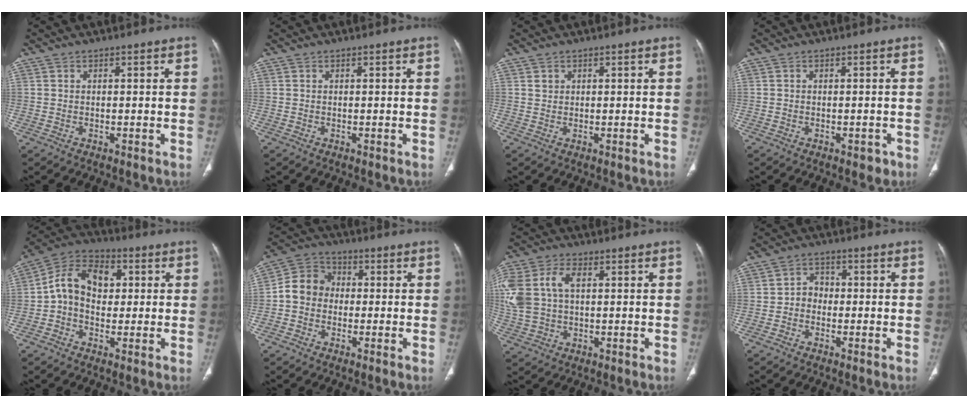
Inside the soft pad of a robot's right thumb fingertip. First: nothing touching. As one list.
[{"total": 0.0}, {"total": 1.0, "force": [0.5, 0.8, 0.2], "torque": [0.004, -0.002, 0.009]}, {"total": 1.8, "force": [-0.9, 1.1, 1.0], "torque": [-0.003, 0.003, -0.009]}, {"total": 11.6, "force": [1.1, 8.5, 7.9], "torque": [-0.116, 0.029, 0.008]}, {"total": 8.1, "force": [-0.7, 6.9, 4.0], "torque": [-0.054, 0.029, -0.029]}, {"total": 13.0, "force": [2.4, 8.5, 9.5], "torque": [-0.238, 0.018, 0.050]}, {"total": 3.4, "force": [-0.8, 2.9, 1.6], "torque": [-0.006, 0.017, -0.023]}]